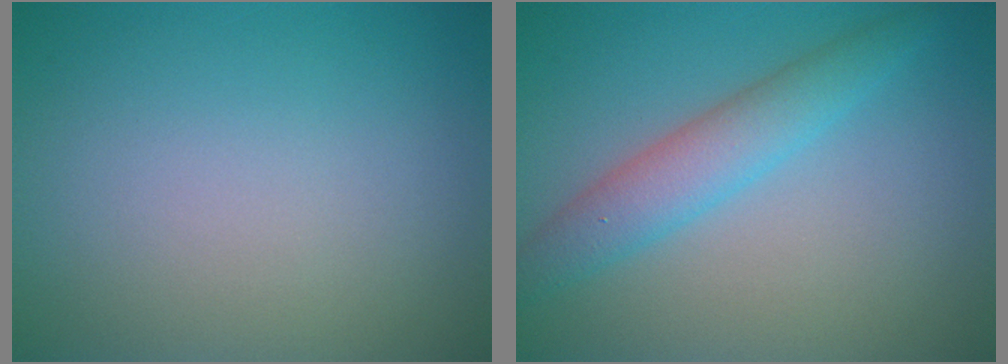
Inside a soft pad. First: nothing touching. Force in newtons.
{"total": 3.6, "press": 3.6, "slide": 0.1}